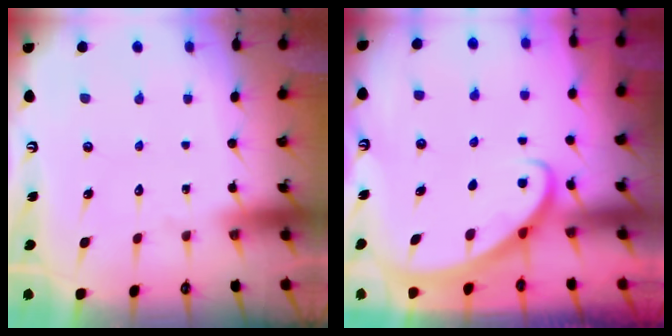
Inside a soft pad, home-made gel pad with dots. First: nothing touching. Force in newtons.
{"total": 2.7, "press": 2.7, "slide": 0.2}